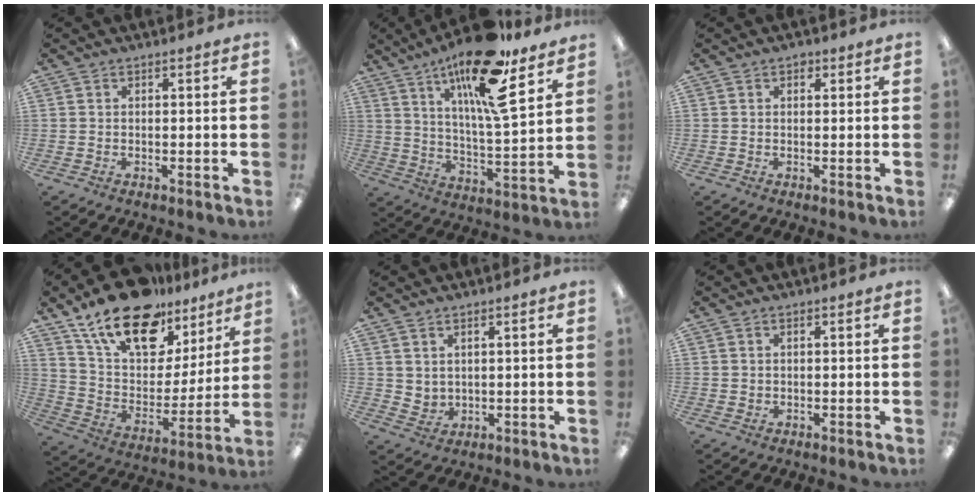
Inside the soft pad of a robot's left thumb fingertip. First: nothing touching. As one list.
[{"total": 19.3, "force": [13.1, 4.3, 13.5], "torque": [-0.224, -0.074, 0.209]}, {"total": 1.3, "force": [0.7, 0.9, 0.7], "torque": [0.001, -0.003, 0.009]}, {"total": 20.0, "force": [13.8, 10.2, 10.3], "torque": [-0.188, -0.082, 0.249]}, {"total": 3.0, "force": [2.5, 1.6, 0.4], "torque": [-0.014, -0.015, 0.047]}, {"total": 0.7, "force": [0.3, 0.6, 0.0], "torque": [-0.002, 0.004, 0.006]}]